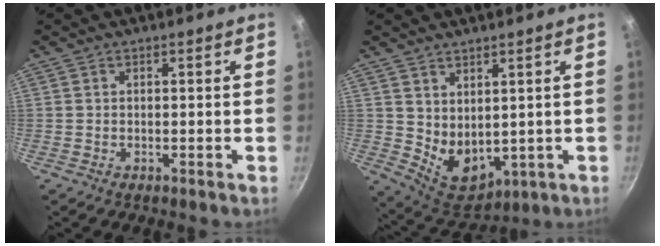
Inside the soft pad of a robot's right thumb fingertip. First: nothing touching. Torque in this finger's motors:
{"motor_torque": [-0.50, 0.75, 0.34, 0.49, 0.00]}